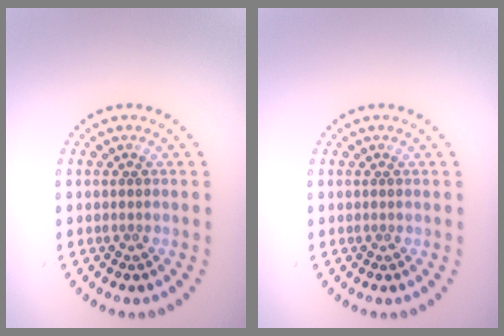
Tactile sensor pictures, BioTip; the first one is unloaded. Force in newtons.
{"total": 0.0}